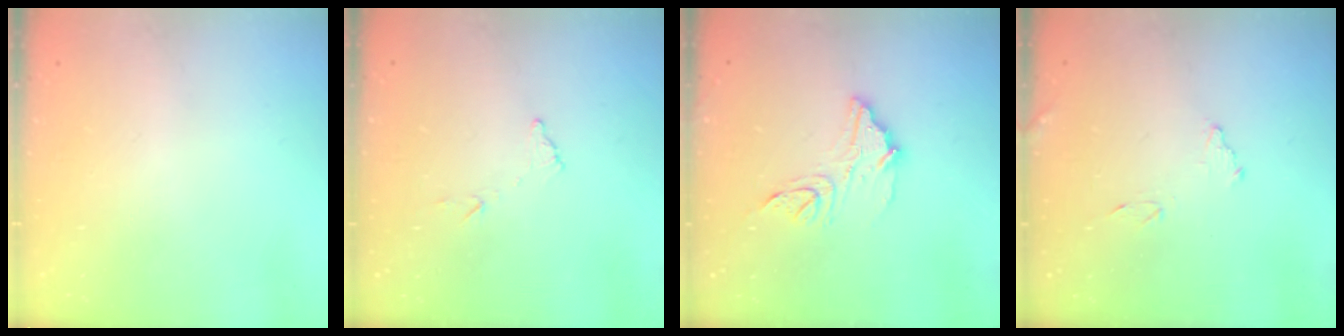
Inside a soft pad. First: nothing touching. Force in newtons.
{"total": 6.5, "press": 6.5, "slide": 0.4}
{"total": 12.9, "press": 12.8, "slide": 1.2}
{"total": 8.8, "press": 8.8, "slide": 0.4}